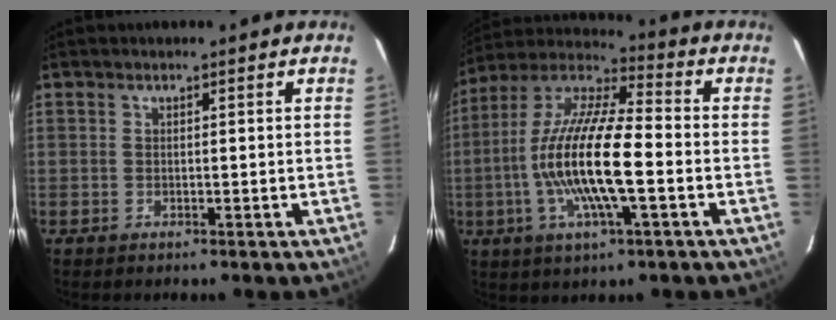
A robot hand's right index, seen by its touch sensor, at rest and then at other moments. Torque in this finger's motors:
{"motor_torque": [1.39, -0.75, 1.05, 0.21]}